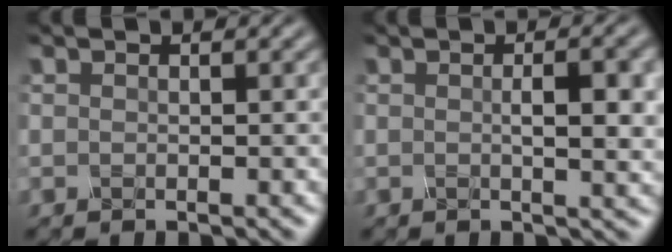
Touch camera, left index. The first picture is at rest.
{"total": 3.9, "force": [0.0, 1.0, 3.8], "torque": [-0.058, 0.000, 0.002]}